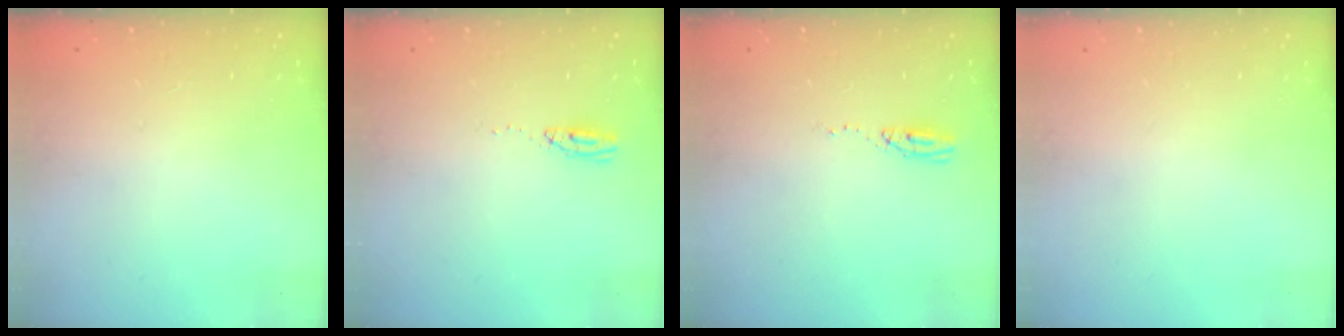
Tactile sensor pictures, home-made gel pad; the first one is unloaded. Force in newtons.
{"total": 3.6, "press": 3.4, "slide": 1.3}
{"total": 3.9, "press": 3.7, "slide": 1.2}
{"total": 0.0}